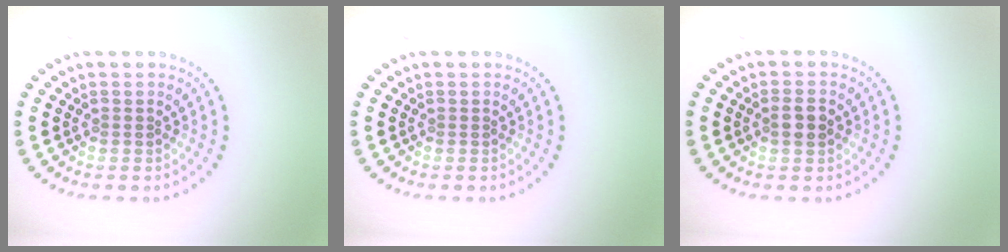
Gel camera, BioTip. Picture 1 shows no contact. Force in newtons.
{"total": 0.0}
{"total": 1.9, "press": 1.9, "slide": 0.3}